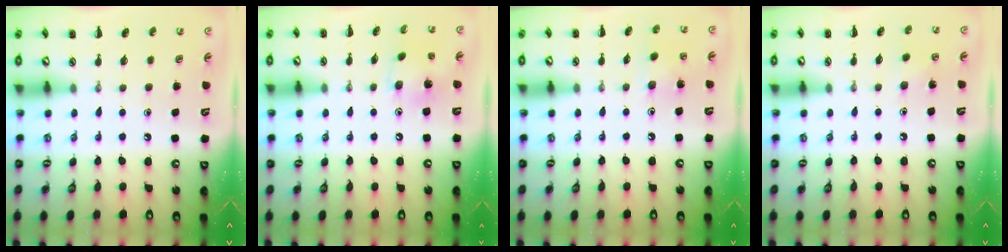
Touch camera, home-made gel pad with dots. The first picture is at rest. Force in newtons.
{"total": 6.4, "press": 6.2, "slide": 1.7}
{"total": 4.4, "press": 4.2, "slide": 1.2}
{"total": 3.0, "press": 2.9, "slide": 0.8}